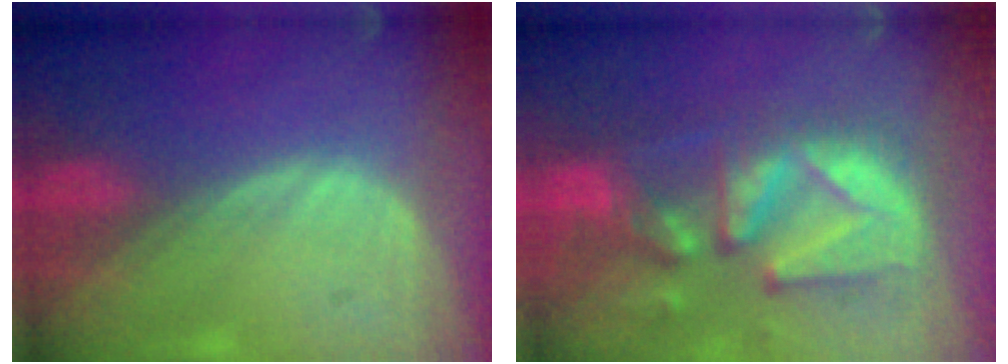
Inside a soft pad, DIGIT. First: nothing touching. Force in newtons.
{"total": 12.7, "press": 11.2, "slide": 6.0}